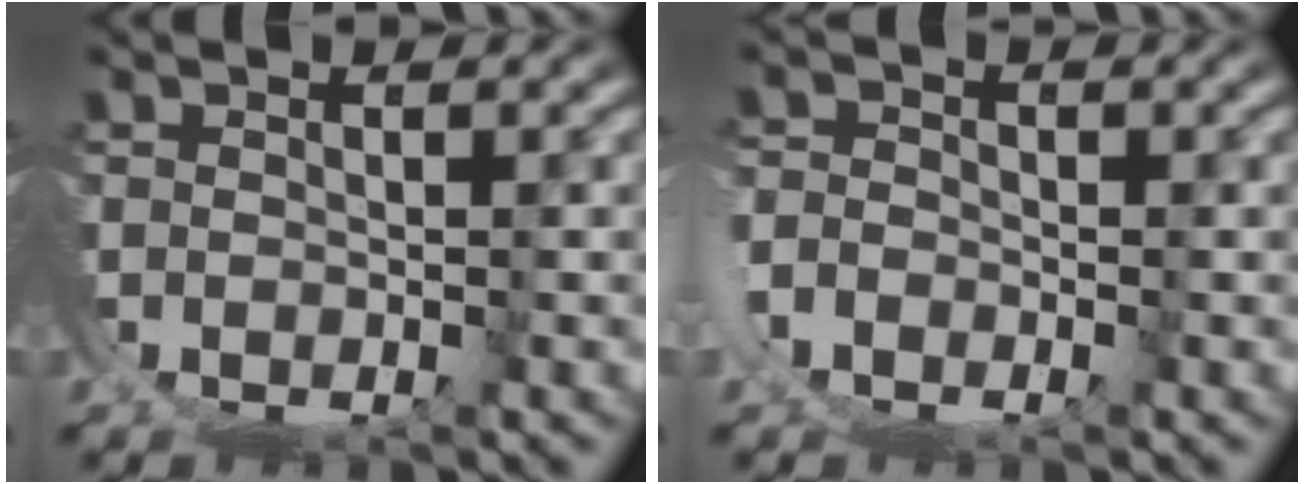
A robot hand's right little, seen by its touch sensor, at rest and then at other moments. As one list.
[{"total": 3.3, "force": [-1.7, 2.9, 0.0], "torque": [-0.018, -0.017, -0.029]}]